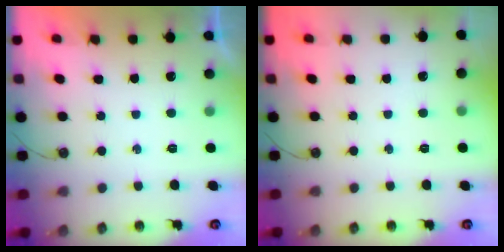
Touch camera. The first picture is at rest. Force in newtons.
{"total": 0.0}